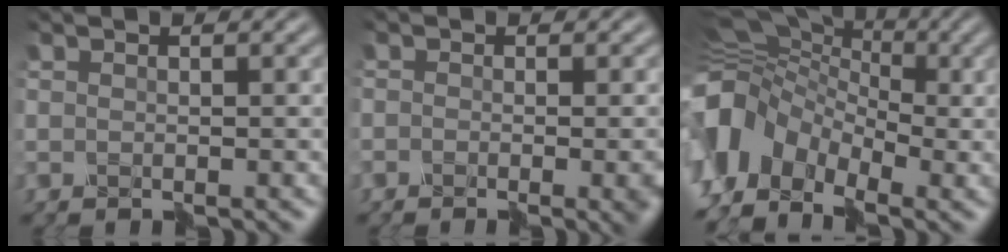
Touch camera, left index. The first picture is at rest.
{"total": 4.3, "force": [-2.0, 1.8, 3.4], "torque": [-0.028, -0.003, -0.025]}
{"total": 7.9, "force": [-3.0, 6.2, 3.9], "torque": [-0.089, 0.015, -0.074]}